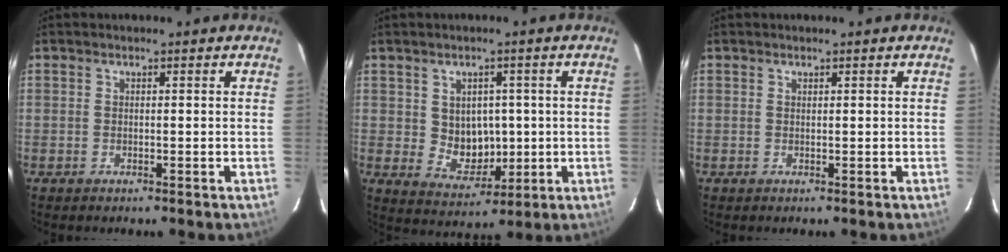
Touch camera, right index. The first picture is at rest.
{"total": 7.0, "force": [0.4, 6.0, 3.6], "torque": [-0.063, 0.000, 0.026]}
{"total": 0.0}